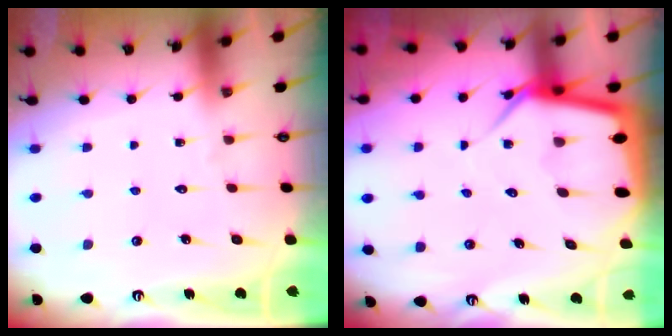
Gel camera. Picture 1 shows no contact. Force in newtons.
{"total": 8.1, "press": 8.1, "slide": 0.5}